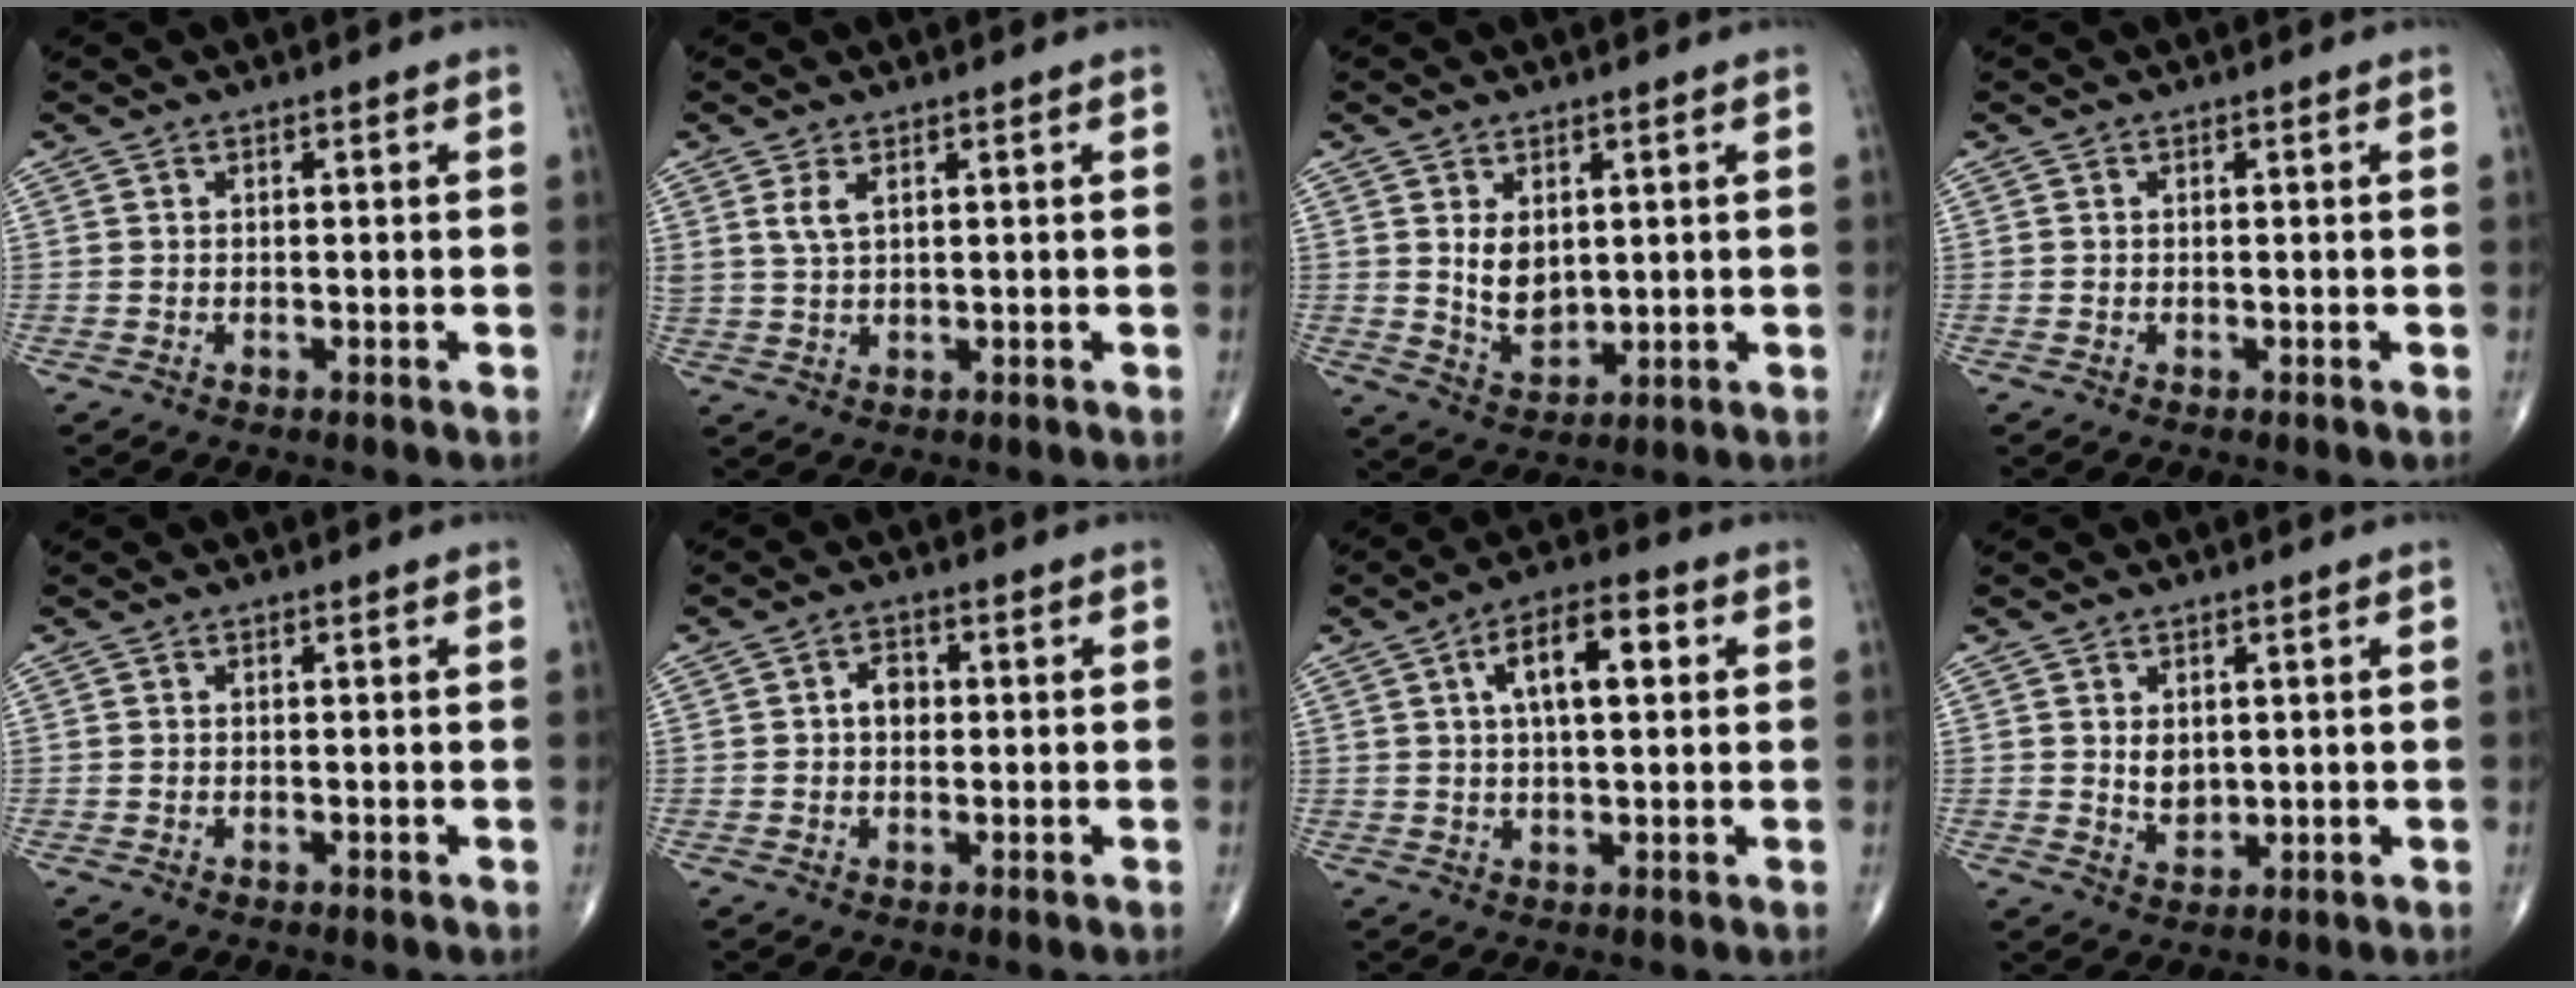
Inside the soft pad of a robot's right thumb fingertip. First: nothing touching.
{"total": 2.8, "force": [1.3, 1.2, 2.2], "torque": [-0.048, -0.003, 0.034]}
{"total": 6.1, "force": [1.5, 3.9, 4.4], "torque": [-0.060, -0.020, 0.040]}
{"total": 0.0}
{"total": 0.0}
{"total": 3.2, "force": [0.2, 2.4, 2.1], "torque": [-0.024, 0.010, -0.001]}
{"total": 9.7, "force": [2.5, 4.1, 8.4], "torque": [-0.128, 0.016, 0.034]}
{"total": 3.4, "force": [0.8, 2.4, 2.3], "torque": [-0.027, -0.011, 0.022]}